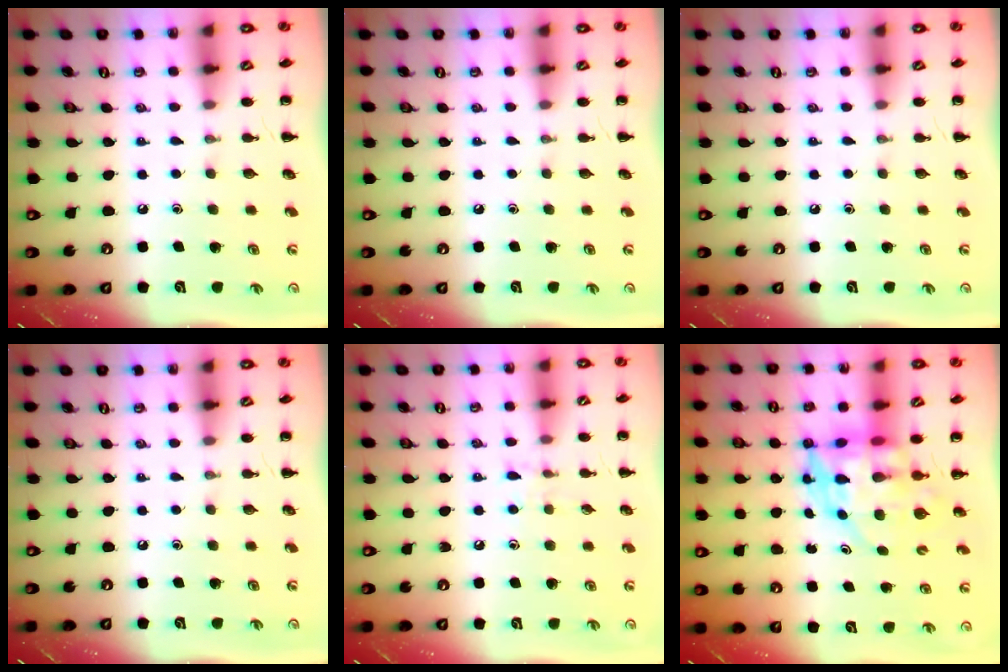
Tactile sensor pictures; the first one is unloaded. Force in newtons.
{"total": 0.0}
{"total": 0.0}
{"total": 0.0}
{"total": 5.6, "press": 5.3, "slide": 1.6}
{"total": 7.1, "press": 6.7, "slide": 2.4}